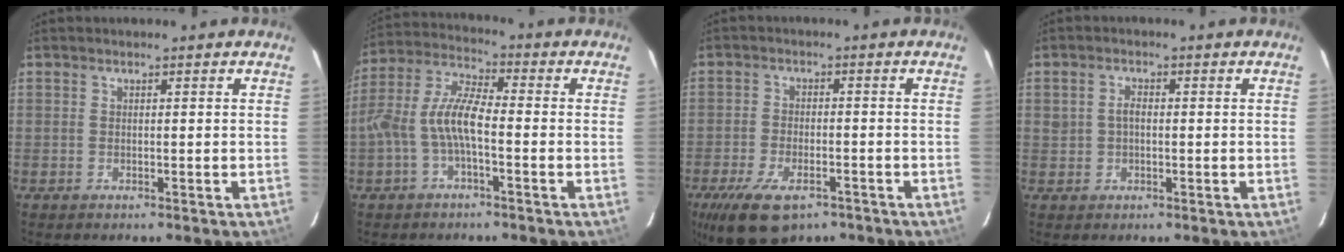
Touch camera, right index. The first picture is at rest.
{"total": 8.4, "force": [-2.5, 2.7, 7.5], "torque": [-0.170, 0.015, -0.048]}
{"total": 12.4, "force": [-7.9, 5.7, 7.7], "torque": [-0.172, -0.026, -0.130]}
{"total": 2.3, "force": [0.0, 1.8, 1.6], "torque": [-0.032, 0.006, 0.001]}